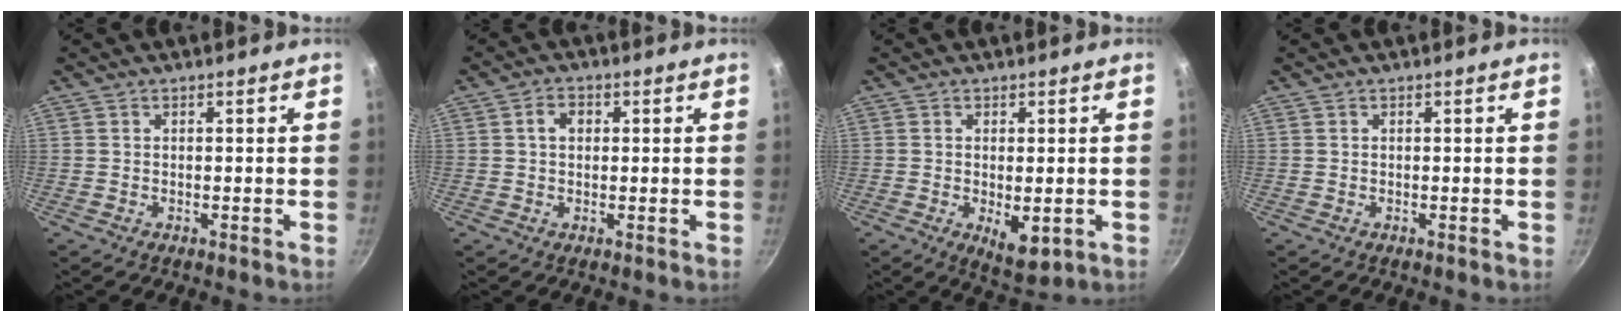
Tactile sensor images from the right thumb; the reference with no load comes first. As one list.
[{"total": 3.2, "force": [0.6, 2.3, 2.1], "torque": [-0.024, 0.005, 0.006]}, {"total": 5.7, "force": [-1.1, 2.5, 5.0], "torque": [-0.070, -0.014, -0.005]}, {"total": 0.0}]